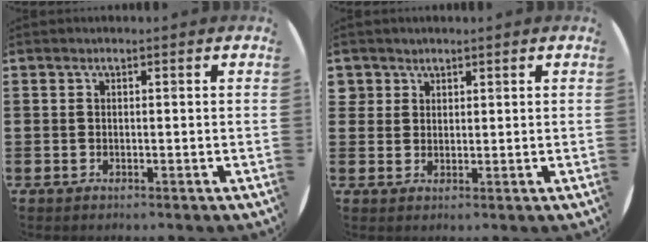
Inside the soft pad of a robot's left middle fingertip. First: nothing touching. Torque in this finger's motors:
{"motor_torque": [0.15, -0.09, -0.06, -0.02]}